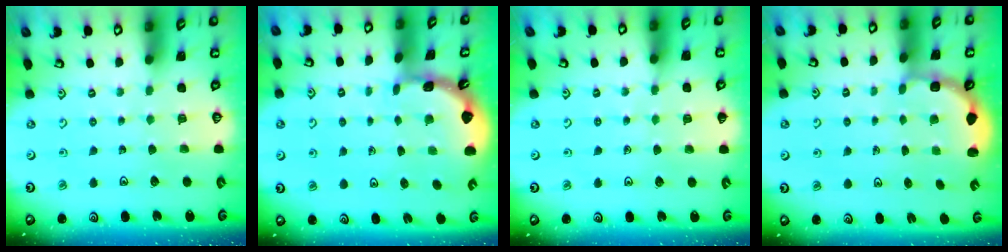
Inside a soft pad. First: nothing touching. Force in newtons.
{"total": 1.6, "press": 1.6, "slide": 0.1}
{"total": 3.6, "press": 3.6, "slide": 0.5}
{"total": 3.0, "press": 2.3, "slide": 1.8}